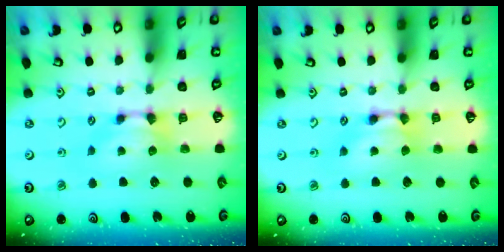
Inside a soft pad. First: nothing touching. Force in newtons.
{"total": 1.6, "press": 1.6, "slide": 0.1}